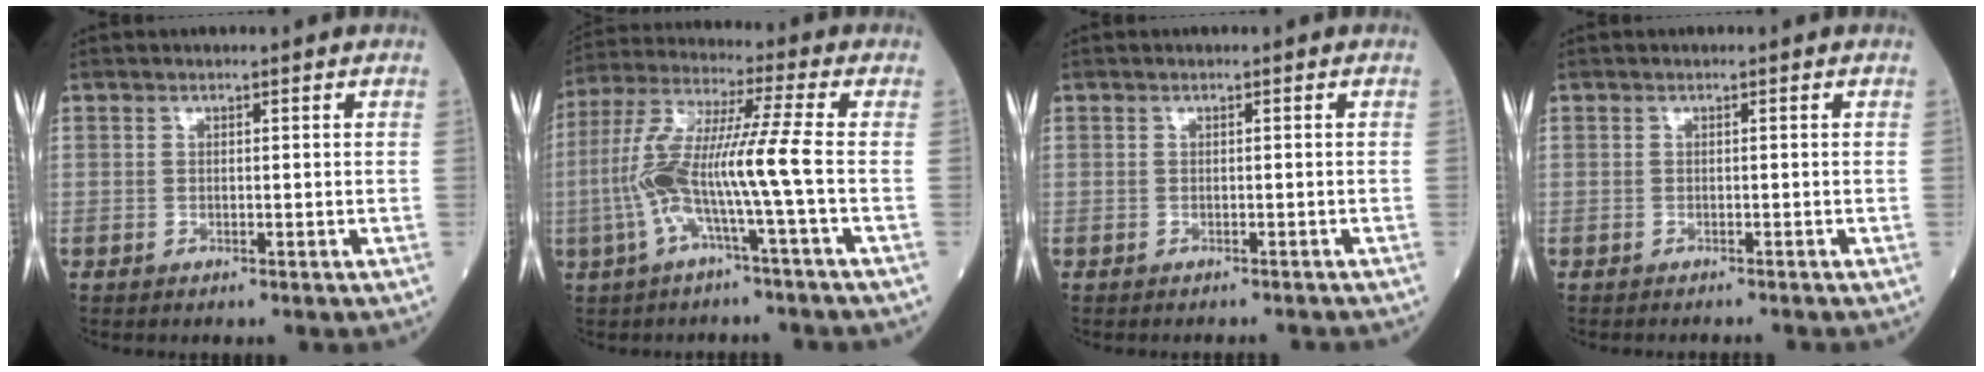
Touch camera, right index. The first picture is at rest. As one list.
[{"total": 11.2, "force": [-2.6, -0.8, 10.8], "torque": [-0.234, 0.021, -0.057]}, {"total": 2.5, "force": [-2.4, 0.1, 0.3], "torque": [-0.004, -0.008, -0.028]}, {"total": 1.7, "force": [-1.6, -0.4, 0.3], "torque": [0.000, -0.001, -0.021]}]